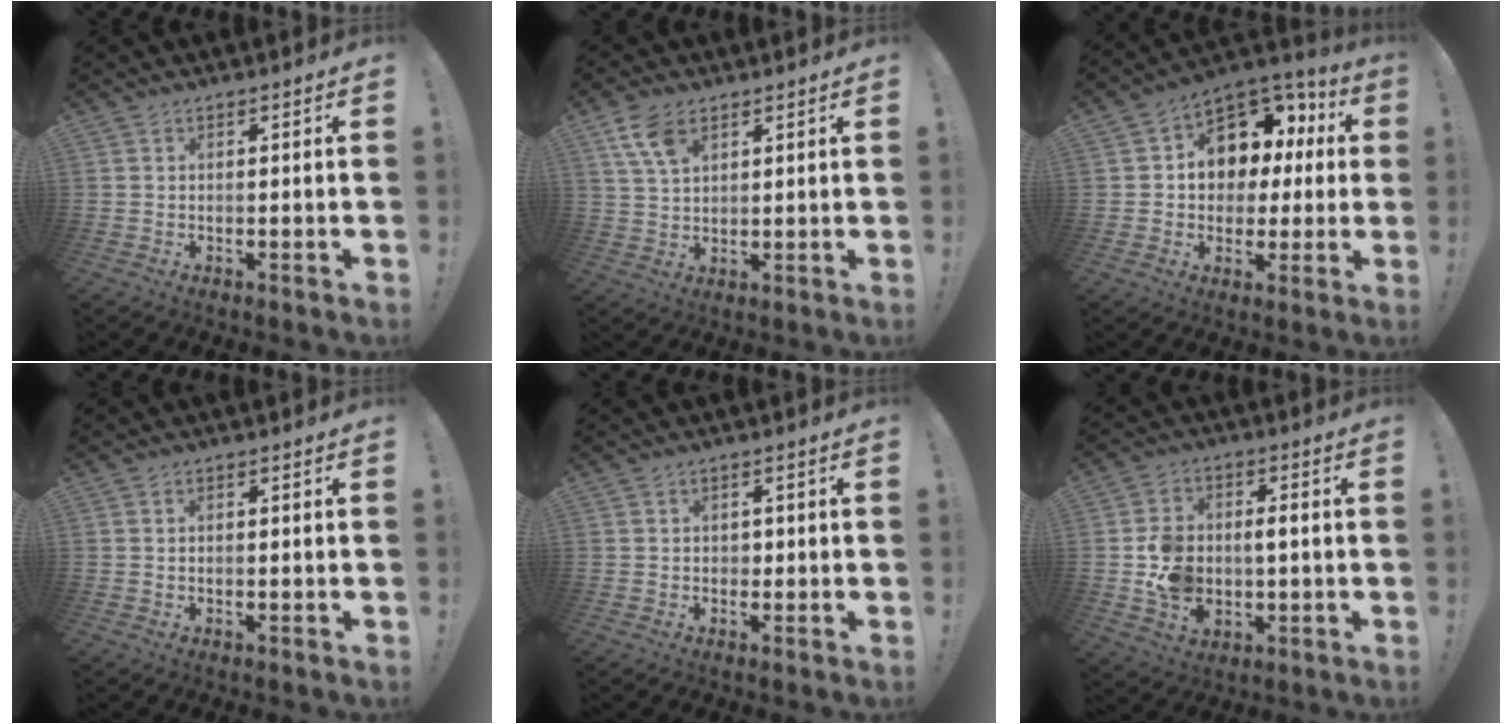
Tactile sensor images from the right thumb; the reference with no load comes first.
{"total": 7.7, "force": [4.1, 4.2, 4.9], "torque": [-0.094, -0.008, 0.082]}
{"total": 11.8, "force": [4.2, 9.5, 5.5], "torque": [-0.079, -0.031, 0.088]}
{"total": 0.5, "force": [0.1, 0.3, 0.4], "torque": [-0.010, 0.003, 0.002]}
{"total": 1.2, "force": [0.0, 1.2, 0.4], "torque": [-0.001, -0.001, -0.002]}
{"total": 10.2, "force": [-1.0, 8.3, 5.9], "torque": [-0.103, 0.005, -0.011]}